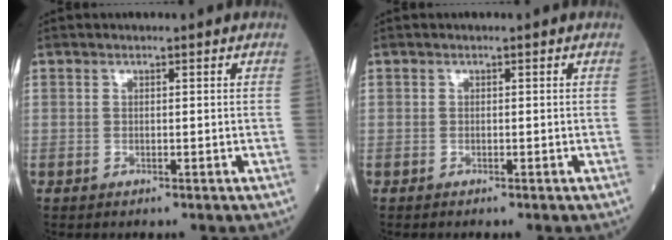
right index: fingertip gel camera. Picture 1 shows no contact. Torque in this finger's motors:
{"motor_torque": [0.05, 0.03, 0.02, 0.00]}